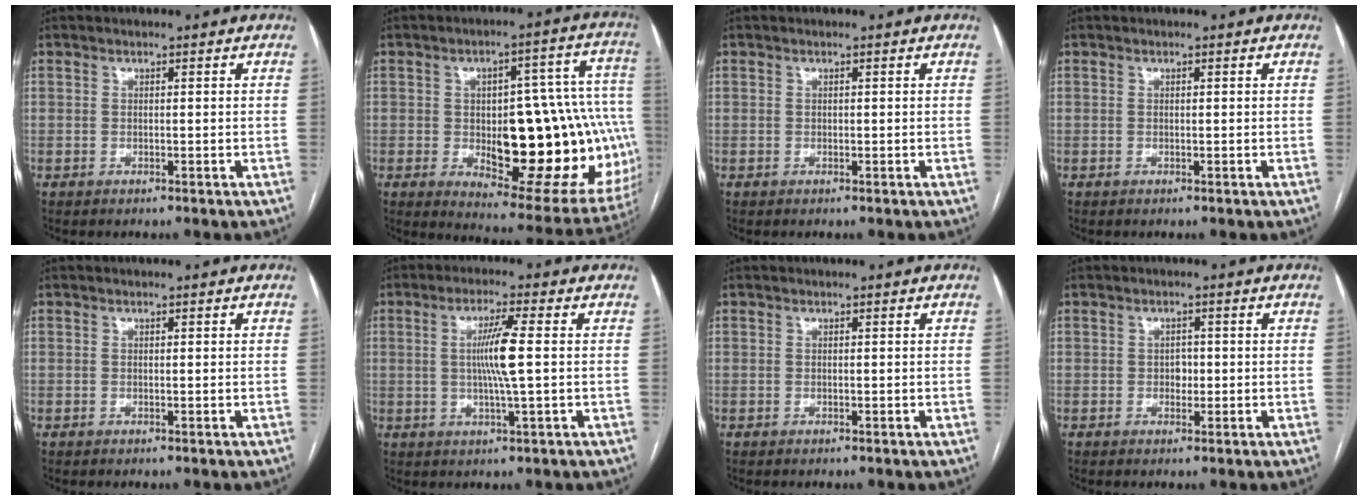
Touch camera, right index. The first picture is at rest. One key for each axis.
{"total": 26.4, "fx": -3.4, "fy": 9.4, "fz": 24.4, "tx": -0.228, "ty": 0.030, "tz": -0.017}
{"total": 0.0}
{"total": 0.0}
{"total": 0.0}
{"total": 6.5, "fx": 0.4, "fy": -0.8, "fz": 6.4, "tx": -0.122, "ty": -0.003, "tz": 0.007}
{"total": 0.0}
{"total": 1.4, "fx": -0.2, "fy": 1.0, "fz": 1.0, "tx": -0.012, "ty": 0.004, "tz": -0.003}